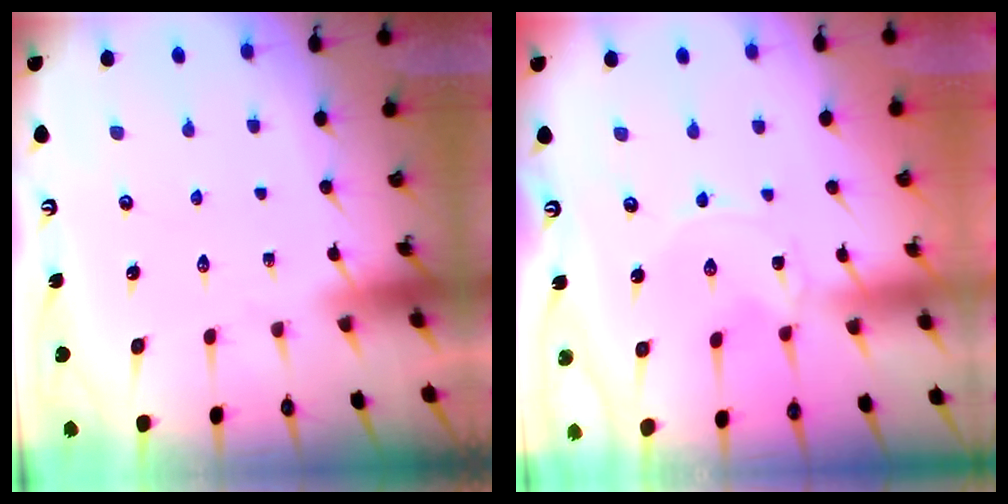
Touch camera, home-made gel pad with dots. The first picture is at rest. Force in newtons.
{"total": 0.0}